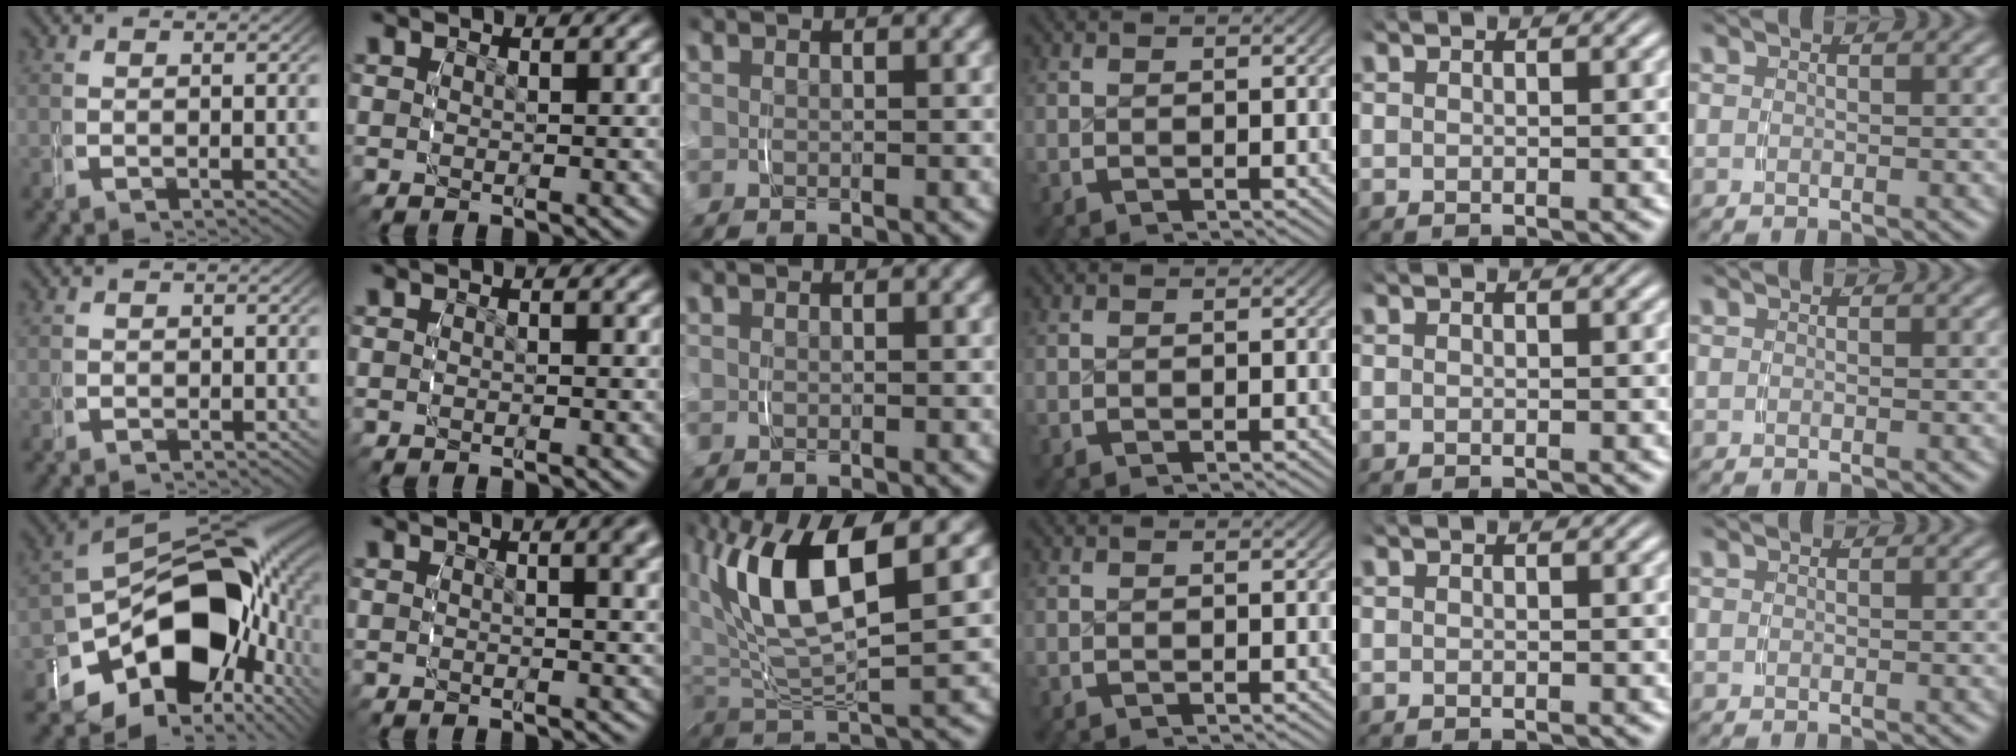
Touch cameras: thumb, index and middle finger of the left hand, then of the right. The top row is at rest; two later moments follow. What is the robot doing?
{"motion": "grasp_and_lifting", "object": "keyboard"}